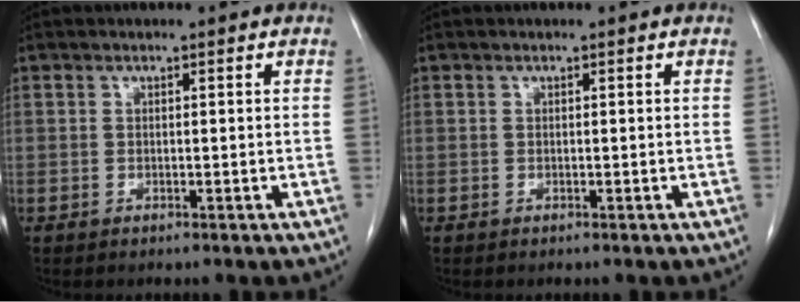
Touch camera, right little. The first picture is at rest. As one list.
[{"total": 0.0}]